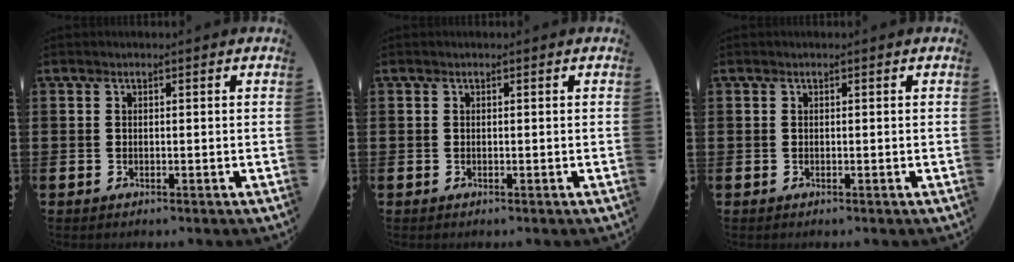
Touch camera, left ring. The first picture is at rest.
{"total": 0.0}
{"total": 0.0}